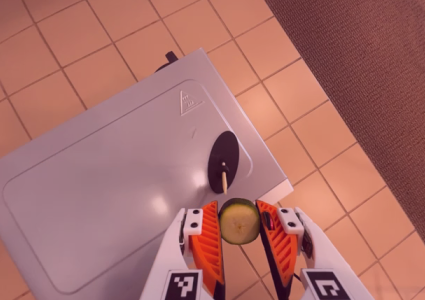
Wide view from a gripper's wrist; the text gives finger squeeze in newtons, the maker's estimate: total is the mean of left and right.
{"total": 8.4, "left": 8.2, "right": 8.5}